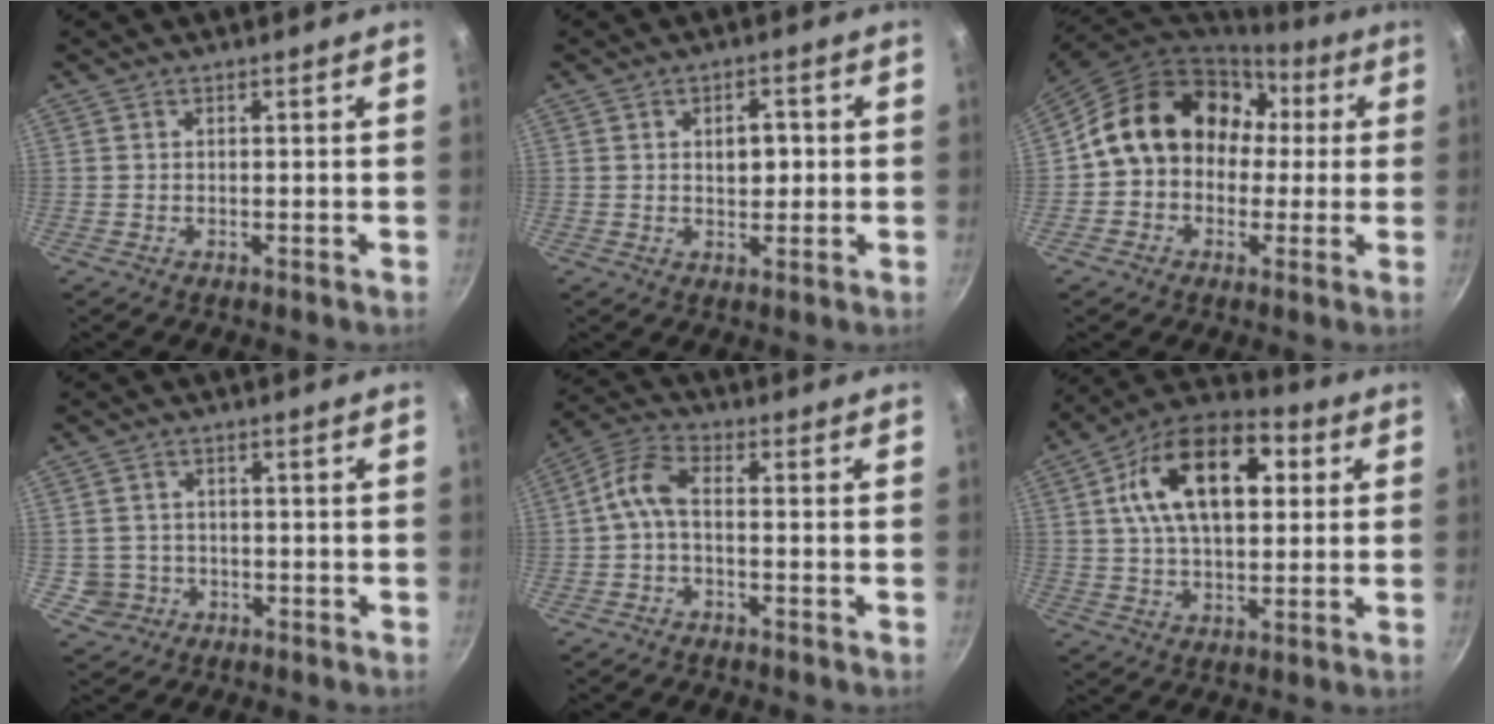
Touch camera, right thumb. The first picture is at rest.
{"total": 4.6, "force": [0.5, 2.8, 3.6], "torque": [-0.032, 0.004, 0.007]}
{"total": 17.6, "force": [2.0, 14.4, 10.0], "torque": [-0.127, 0.057, 0.023]}
{"total": 4.1, "force": [-0.9, 3.9, 0.3], "torque": [0.013, 0.015, -0.005]}
{"total": 5.6, "force": [-1.2, 2.7, 4.8], "torque": [-0.112, 0.029, -0.035]}
{"total": 19.5, "force": [4.9, 11.4, 15.0], "torque": [-0.230, 0.015, 0.065]}